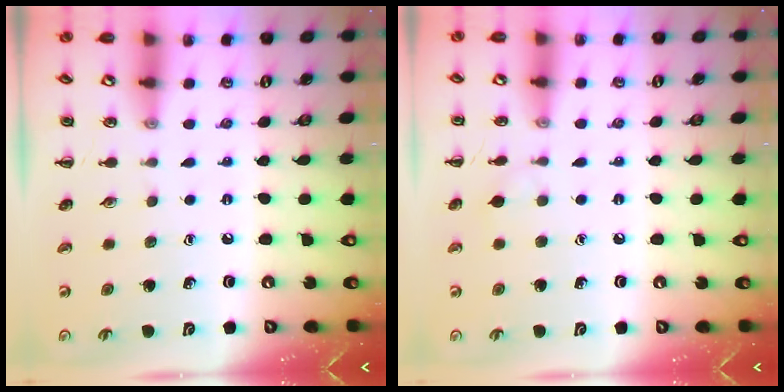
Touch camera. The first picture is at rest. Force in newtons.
{"total": 4.5, "press": 4.2, "slide": 1.6}